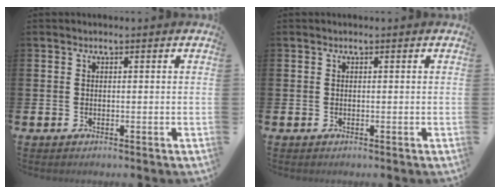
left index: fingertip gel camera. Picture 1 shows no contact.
{"total": 0.0}